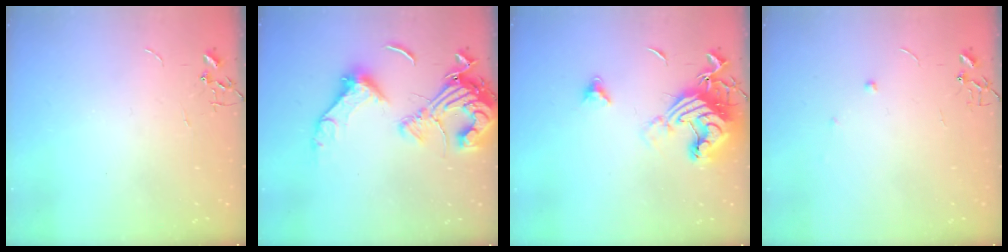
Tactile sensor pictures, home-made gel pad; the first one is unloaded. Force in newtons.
{"total": 19.3, "press": 19.1, "slide": 2.7}
{"total": 16.2, "press": 16.1, "slide": 2.0}
{"total": 3.8, "press": 3.7, "slide": 0.6}